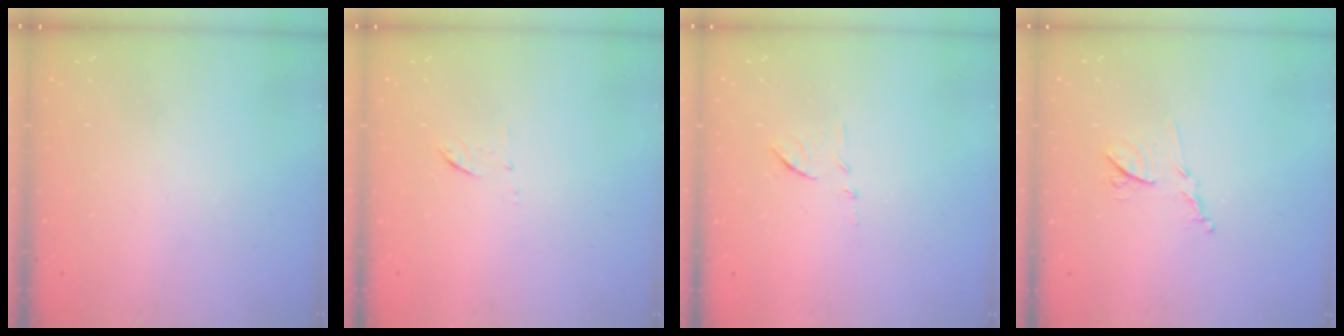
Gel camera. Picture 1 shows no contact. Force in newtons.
{"total": 6.0, "press": 6.0, "slide": 0.4}
{"total": 8.2, "press": 8.2, "slide": 0.2}
{"total": 8.7, "press": 8.7, "slide": 0.4}